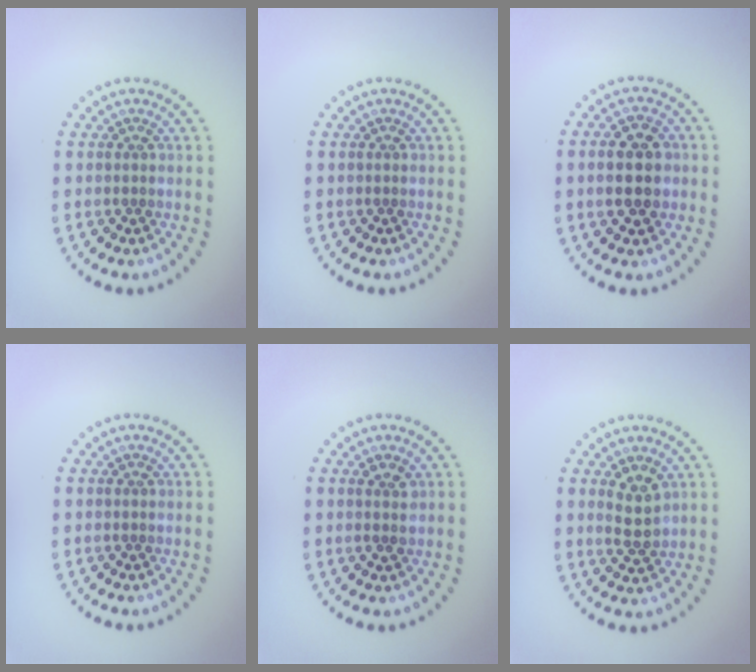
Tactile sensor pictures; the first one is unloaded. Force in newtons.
{"total": 0.0}
{"total": 4.5, "press": 4.5, "slide": 0.2}
{"total": 0.0}
{"total": 1.5, "press": 1.4, "slide": 0.3}
{"total": 2.8, "press": 2.7, "slide": 0.7}